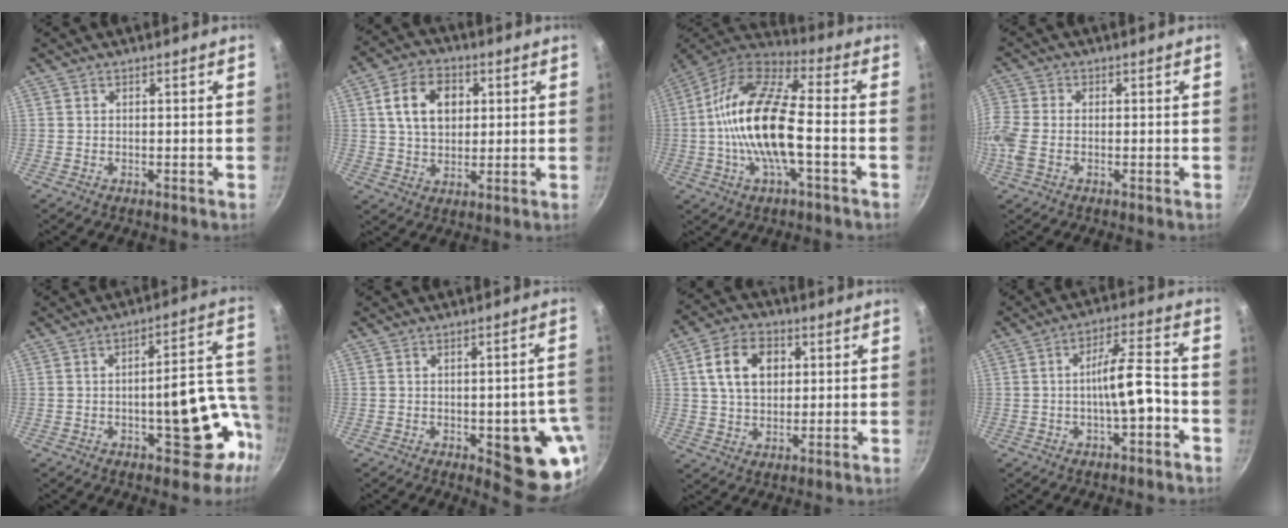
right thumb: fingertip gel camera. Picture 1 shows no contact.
{"total": 11.1, "force": [2.7, 7.8, 7.3], "torque": [-0.106, 0.005, 0.042]}
{"total": 18.9, "force": [-2.5, 7.3, 17.3], "torque": [-0.331, 0.038, -0.066]}
{"total": 6.0, "force": [-0.8, 3.9, 4.5], "torque": [-0.104, 0.002, -0.028]}
{"total": 16.7, "force": [-5.1, 7.4, 14.1], "torque": [-0.114, 0.047, -0.060]}
{"total": 14.9, "force": [-4.0, 5.9, 13.0], "torque": [-0.095, 0.011, -0.047]}
{"total": 11.2, "force": [2.8, 7.9, 7.4], "torque": [-0.111, 0.007, 0.042]}
{"total": 8.7, "force": [-2.8, 2.5, 7.8], "torque": [-0.117, 0.042, -0.045]}